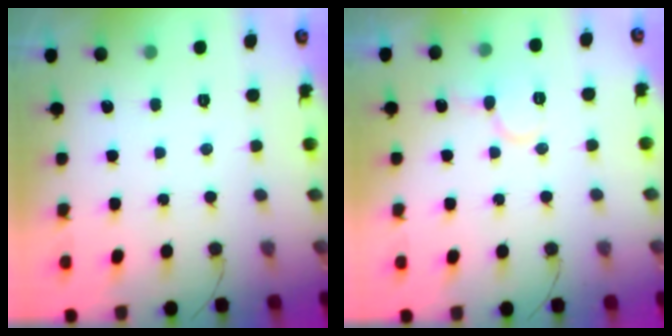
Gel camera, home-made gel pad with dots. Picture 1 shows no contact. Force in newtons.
{"total": 8.7, "press": 8.7, "slide": 1.0}